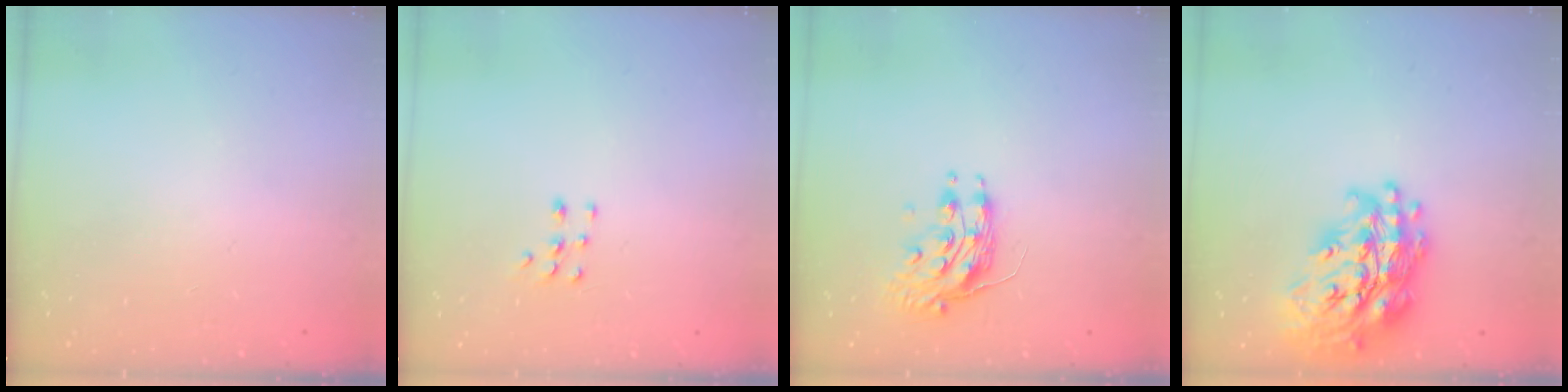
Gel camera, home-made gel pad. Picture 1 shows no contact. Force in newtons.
{"total": 5.5, "press": 5.5, "slide": 0.9}
{"total": 8.5, "press": 8.5, "slide": 0.3}
{"total": 25.9, "press": 25.8, "slide": 2.3}